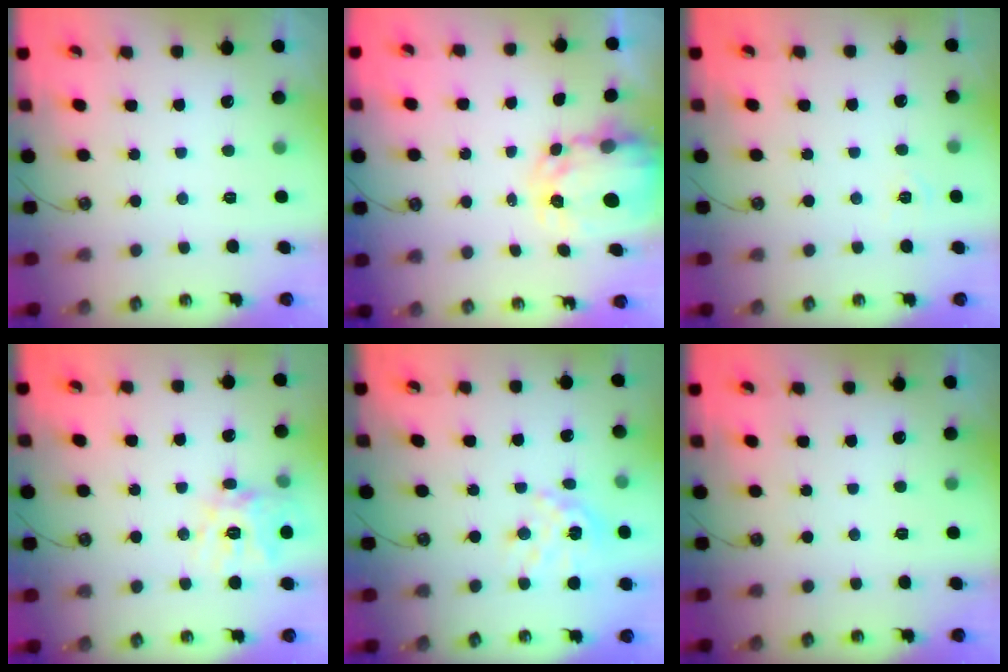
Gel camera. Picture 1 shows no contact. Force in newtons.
{"total": 5.1, "press": 5.1, "slide": 0.2}
{"total": 3.2, "press": 3.2, "slide": 0.4}
{"total": 13.3, "press": 13.3, "slide": 1.2}
{"total": 12.1, "press": 12.0, "slide": 1.1}
{"total": 0.0}